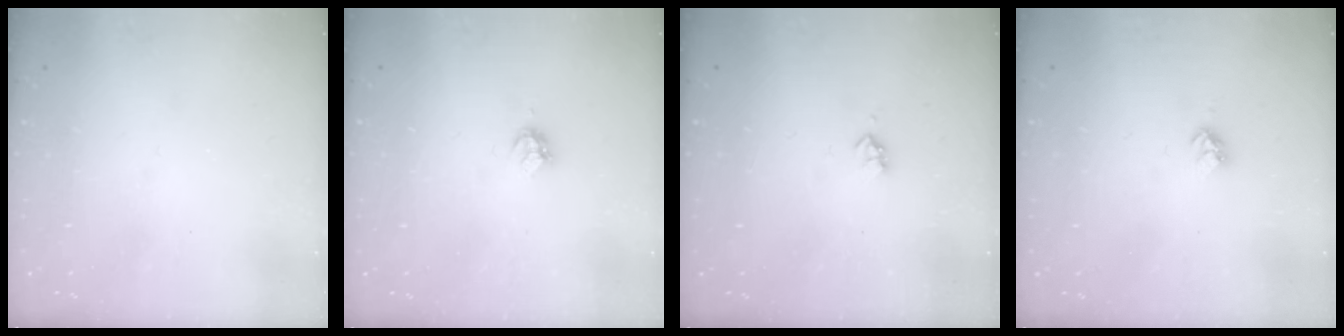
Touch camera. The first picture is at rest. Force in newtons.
{"total": 3.6, "press": 3.5, "slide": 0.6}
{"total": 2.2, "press": 2.1, "slide": 0.4}
{"total": 3.3, "press": 3.2, "slide": 0.5}